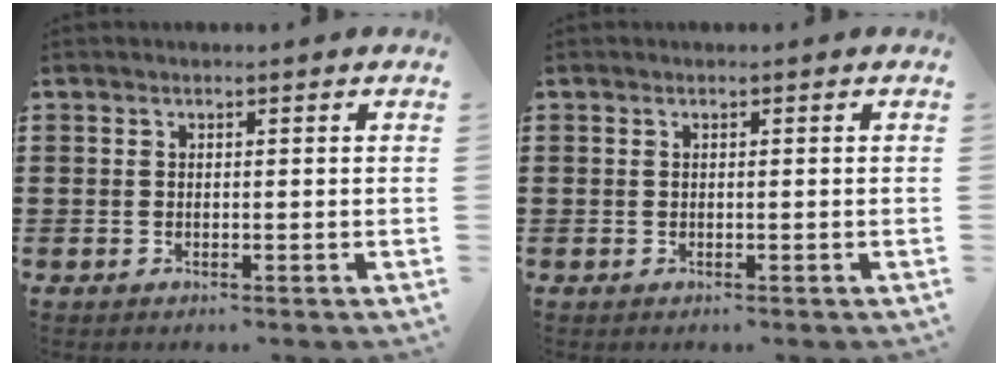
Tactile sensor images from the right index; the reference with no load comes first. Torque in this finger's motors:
{"motor_torque": [-1.42, 0.72, -1.05, -0.06]}